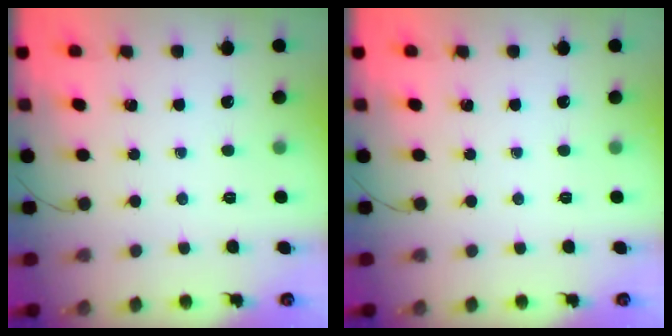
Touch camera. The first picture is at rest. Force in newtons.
{"total": 0.0}